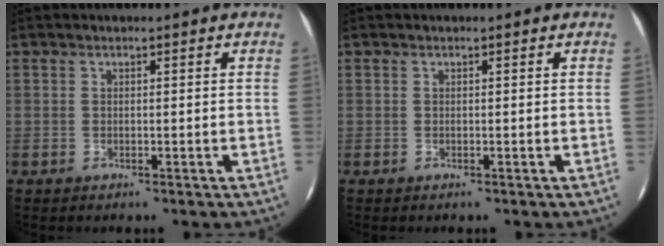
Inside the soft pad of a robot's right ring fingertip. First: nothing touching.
{"total": 0.0}